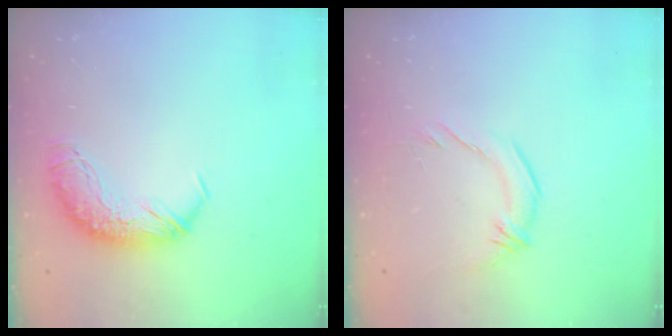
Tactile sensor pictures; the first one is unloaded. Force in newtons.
{"total": 1.9, "press": 1.0, "slide": 1.7}